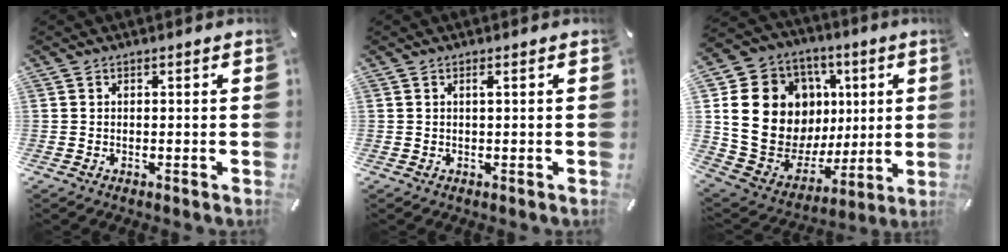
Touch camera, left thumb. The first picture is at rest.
{"total": 0.9, "force": [0.3, 0.0, 0.8], "torque": [-0.015, 0.000, 0.004]}
{"total": 21.0, "force": [5.4, 17.5, 10.3], "torque": [-0.197, -0.044, 0.131]}